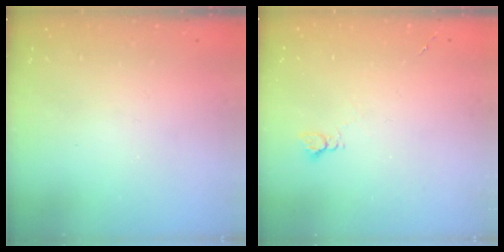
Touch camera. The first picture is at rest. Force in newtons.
{"total": 2.6, "press": 2.6, "slide": 0.4}